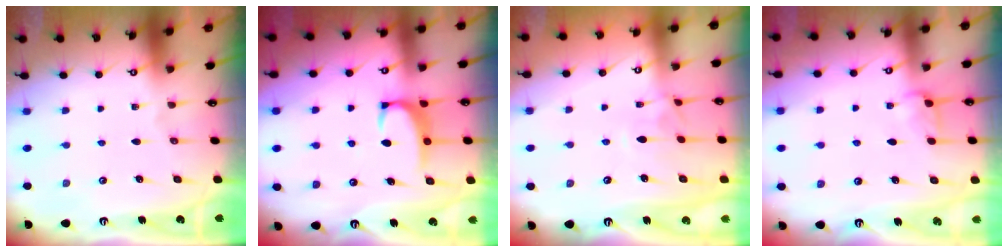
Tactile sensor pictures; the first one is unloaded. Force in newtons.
{"total": 2.3, "press": 2.3, "slide": 0.6}
{"total": 1.3, "press": 1.0, "slide": 0.8}
{"total": 0.9, "press": 0.8, "slide": 0.4}